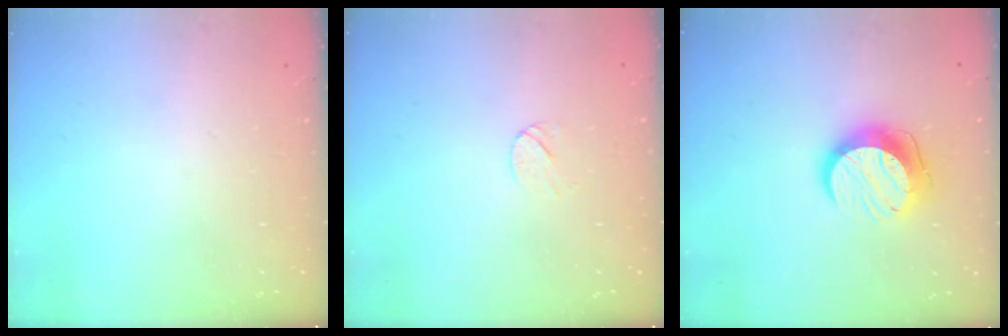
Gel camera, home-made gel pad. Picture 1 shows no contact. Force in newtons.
{"total": 4.0, "press": 4.0, "slide": 0.4}
{"total": 12.0, "press": 12.0, "slide": 1.0}